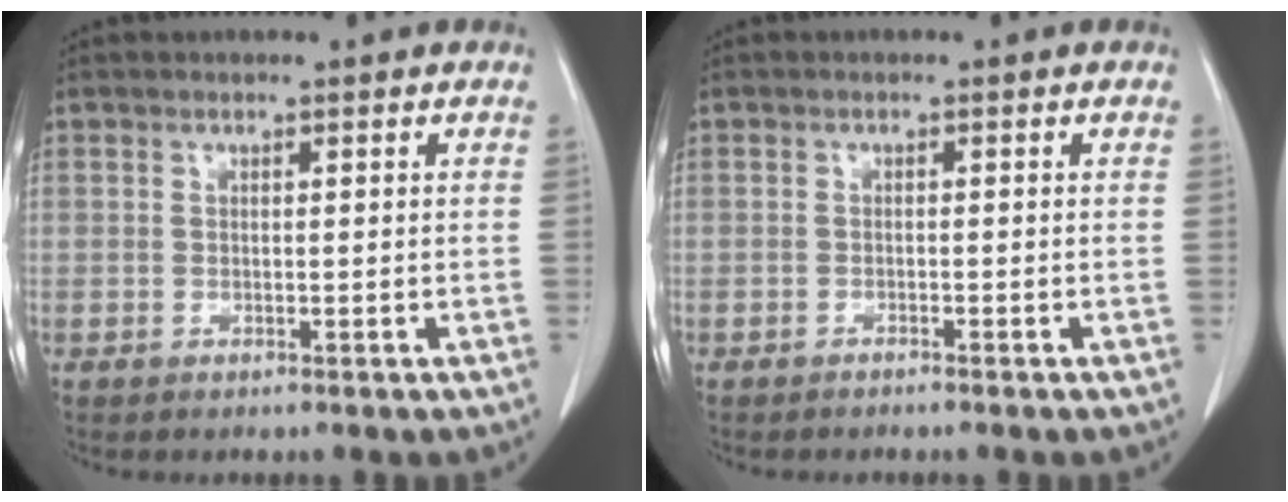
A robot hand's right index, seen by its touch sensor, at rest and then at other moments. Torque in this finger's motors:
{"motor_torque": [-0.02, -0.04, -0.02, 0.01]}